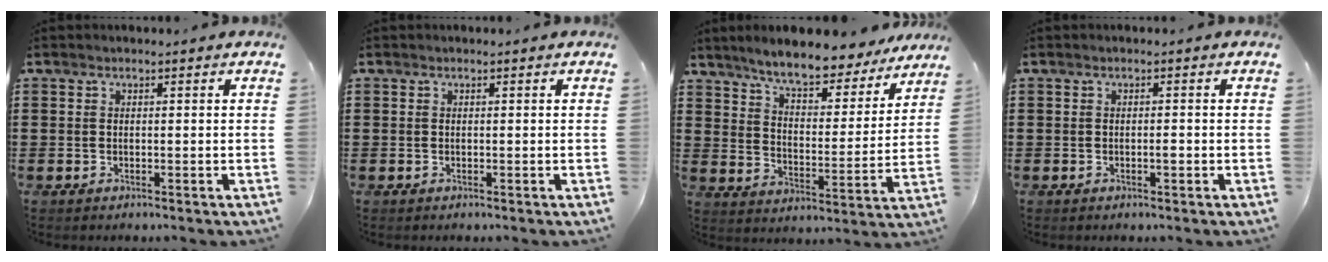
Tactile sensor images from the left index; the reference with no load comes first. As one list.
[{"total": 0.0}, {"total": 7.7, "force": [7.0, 0.9, 3.1], "torque": [-0.080, -0.039, 0.119]}, {"total": 1.1, "force": [-0.3, 0.2, 1.0], "torque": [-0.020, -0.002, -0.004]}]